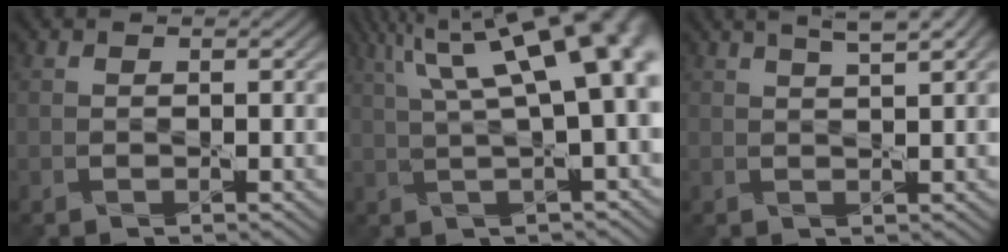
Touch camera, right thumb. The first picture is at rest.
{"total": 15.8, "force": [6.0, 4.8, 13.8], "torque": [-0.195, 0.044, 0.097]}
{"total": 4.4, "force": [2.6, 0.9, 3.4], "torque": [-0.047, 0.012, 0.031]}